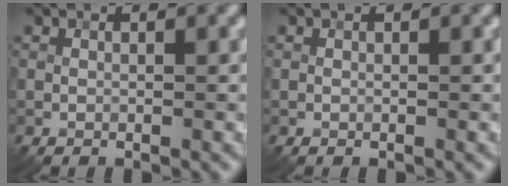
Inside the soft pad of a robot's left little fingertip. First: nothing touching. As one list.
[{"total": 0.0}]